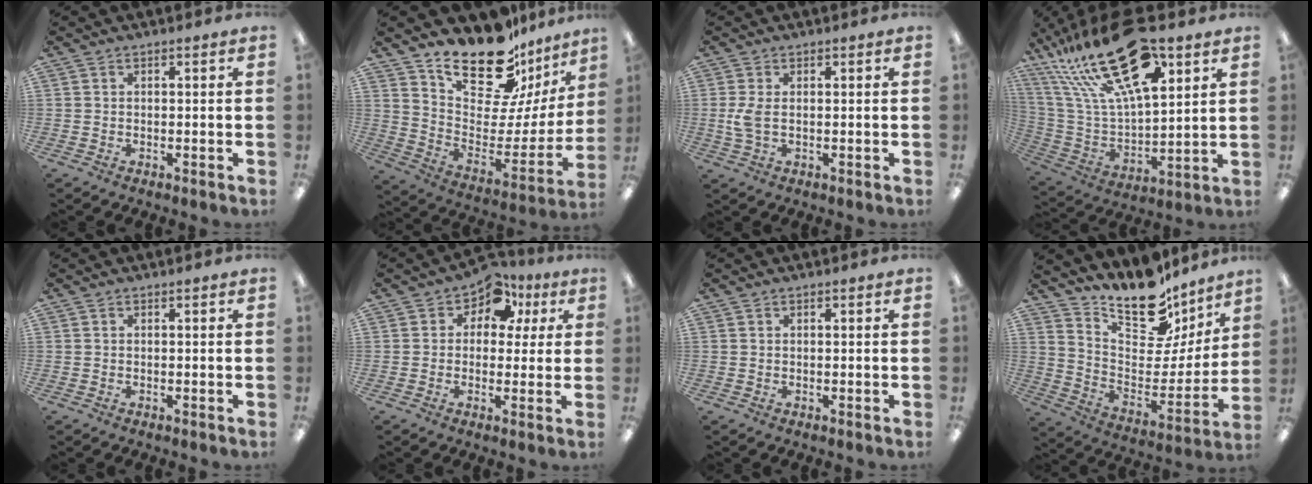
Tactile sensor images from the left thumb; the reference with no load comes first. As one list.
[{"total": 21.2, "force": [17.2, 8.6, 8.9], "torque": [-0.147, -0.128, 0.304]}, {"total": 4.3, "force": [0.1, 2.2, 3.7], "torque": [-0.090, -0.001, -0.004]}, {"total": 28.9, "force": [16.8, 11.8, 20.4], "torque": [-0.396, -0.089, 0.284]}, {"total": 0.0}, {"total": 7.4, "force": [3.8, 5.4, 3.5], "torque": [-0.057, -0.016, 0.067]}, {"total": 0.0}, {"total": 18.7, "force": [14.8, 8.1, 7.9], "torque": [-0.119, -0.119, 0.258]}]